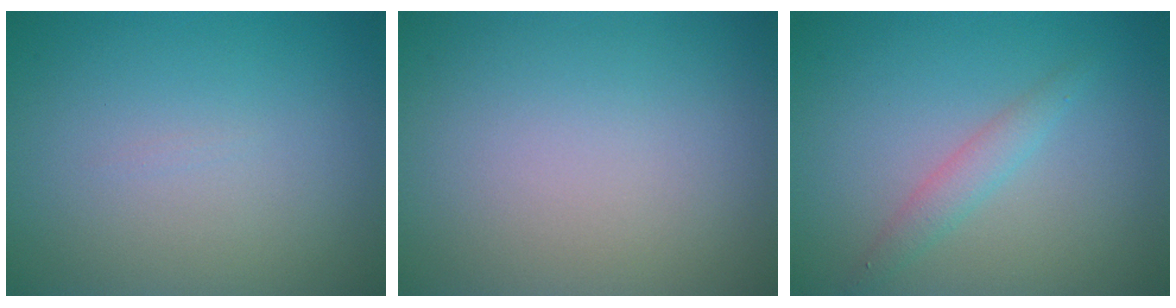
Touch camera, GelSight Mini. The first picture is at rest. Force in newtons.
{"total": 0.0}
{"total": 1.7, "press": 1.7, "slide": 0.1}